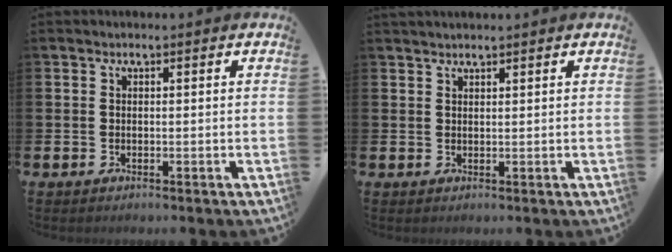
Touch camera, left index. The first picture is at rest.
{"total": 1.2, "force": [1.2, 0.2, 0.1], "torque": [0.003, 0.000, 0.021]}